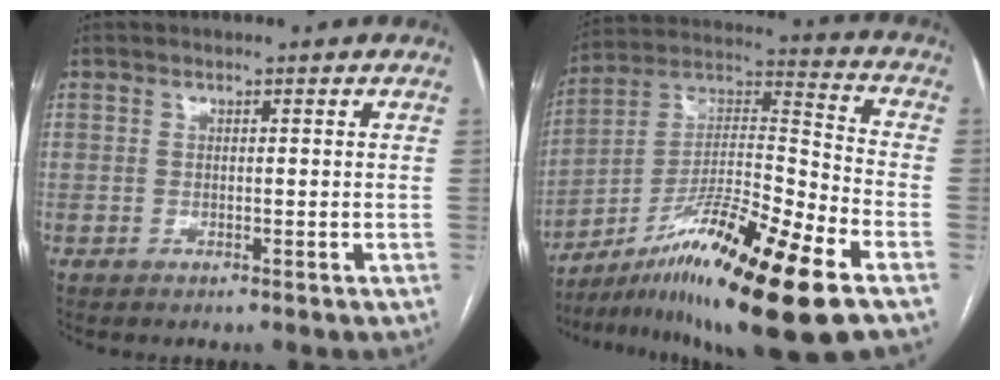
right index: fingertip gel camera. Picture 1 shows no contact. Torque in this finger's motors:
{"motor_torque": [1.12, -1.02, 0.55, 0.21]}